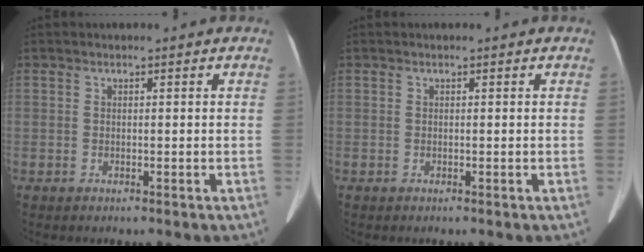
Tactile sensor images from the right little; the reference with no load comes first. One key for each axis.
{"total": 0.0}